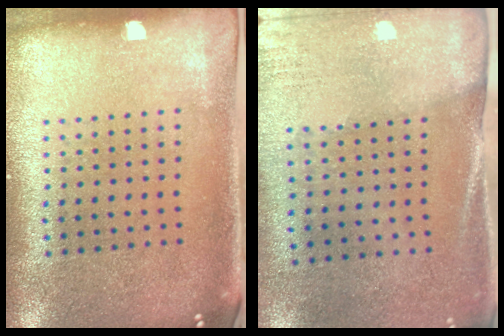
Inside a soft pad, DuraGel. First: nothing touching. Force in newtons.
{"total": 2.6, "press": 2.3, "slide": 1.3}